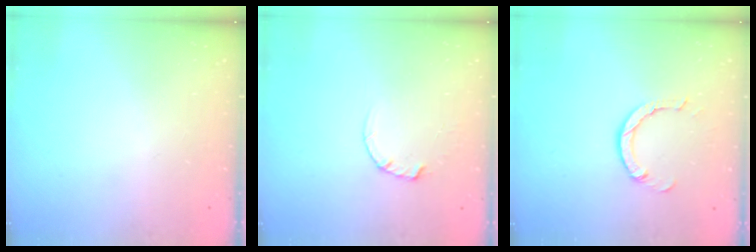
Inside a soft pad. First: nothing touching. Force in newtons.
{"total": 2.4, "press": 2.4, "slide": 0.3}
{"total": 3.6, "press": 3.6, "slide": 0.2}